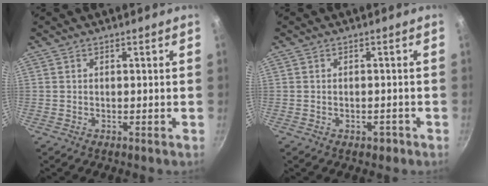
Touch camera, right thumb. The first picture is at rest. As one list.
[{"total": 1.9, "force": [-1.1, 1.2, 1.0], "torque": [-0.012, 0.010, -0.008]}]